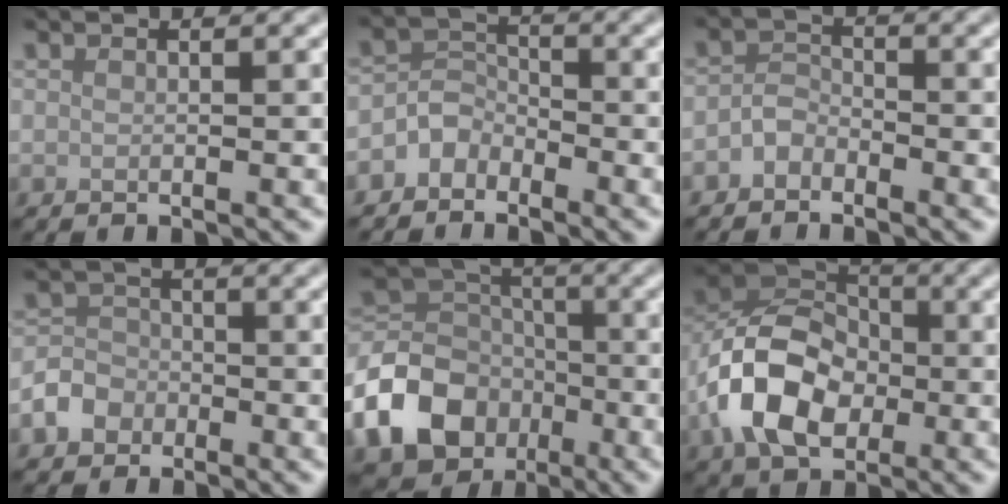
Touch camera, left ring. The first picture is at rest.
{"total": 2.5, "force": [-1.8, 1.6, 0.5], "torque": [-0.005, 0.012, -0.042]}
{"total": 1.8, "force": [-1.4, 1.0, 0.4], "torque": [-0.006, 0.009, -0.030]}
{"total": 3.4, "force": [-1.9, 2.6, 0.9], "torque": [-0.007, -0.001, -0.040]}
{"total": 11.1, "force": [-5.1, 8.5, 5.0], "torque": [-0.127, -0.005, -0.104]}
{"total": 9.2, "force": [-2.3, 6.4, 6.1], "torque": [-0.125, 0.006, -0.057]}